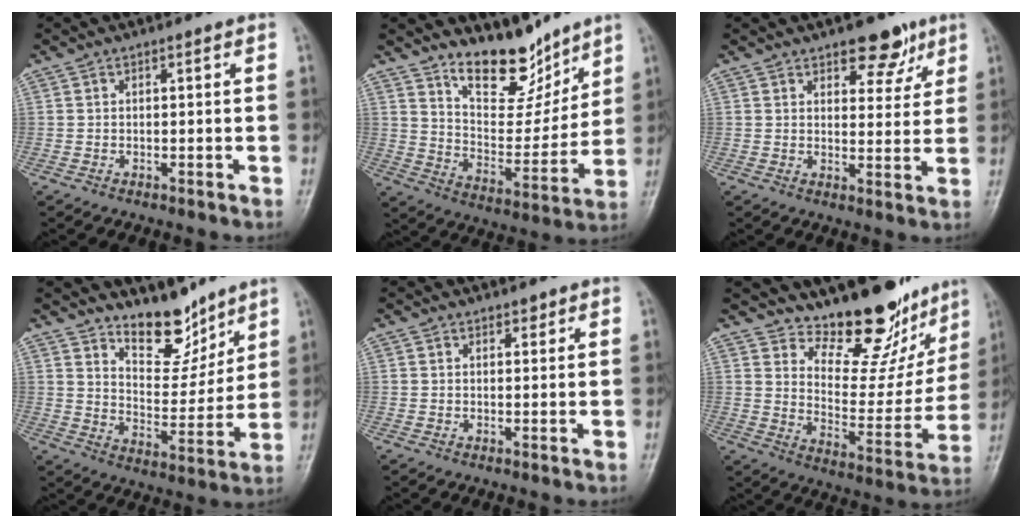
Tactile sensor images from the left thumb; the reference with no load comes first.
{"total": 13.4, "force": [10.8, 5.5, 5.7], "torque": [-0.053, -0.081, 0.191]}
{"total": 7.3, "force": [4.8, 3.9, 3.9], "torque": [-0.016, -0.024, 0.066]}
{"total": 10.8, "force": [8.7, 4.6, 4.4], "torque": [-0.036, -0.073, 0.154]}
{"total": 1.2, "force": [0.9, 0.6, 0.3], "torque": [0.004, -0.006, 0.011]}
{"total": 16.5, "force": [14.4, 6.0, 5.6], "torque": [-0.026, -0.119, 0.207]}